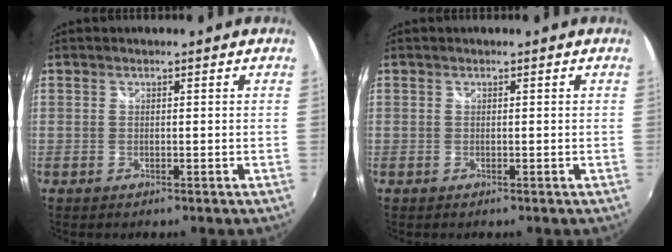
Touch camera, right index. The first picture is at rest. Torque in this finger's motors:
{"motor_torque": [-0.02, 0.02, 0.00, 0.00]}